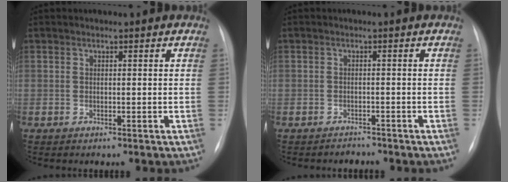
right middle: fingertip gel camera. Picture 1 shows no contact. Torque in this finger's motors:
{"motor_torque": [-0.07, -0.46, -0.39, -0.12]}